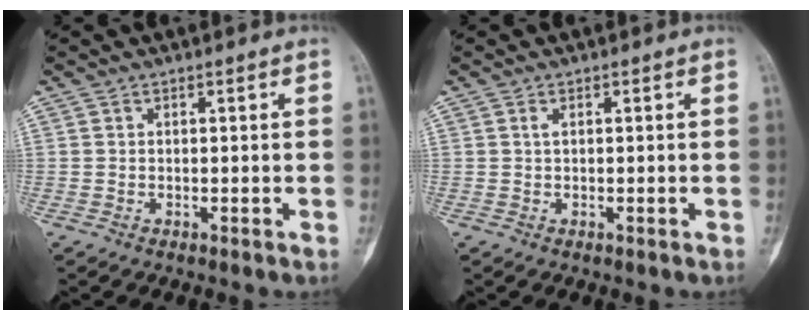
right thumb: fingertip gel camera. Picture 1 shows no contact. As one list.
[{"total": 1.0, "force": [0.0, 0.2, 0.9], "torque": [-0.015, 0.000, 0.002]}]